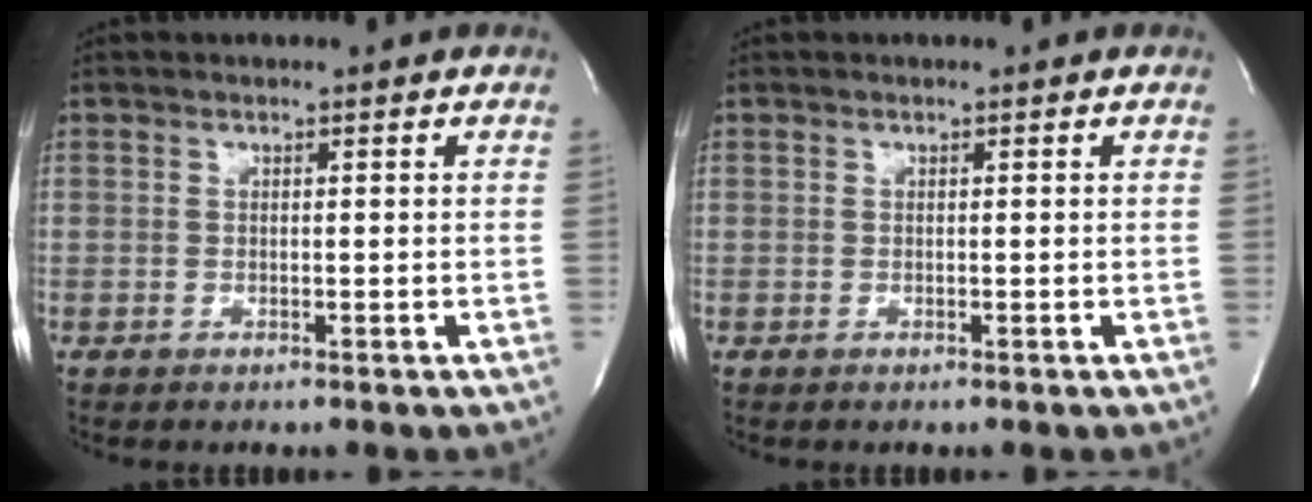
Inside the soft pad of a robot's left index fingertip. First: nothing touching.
{"total": 0.0}